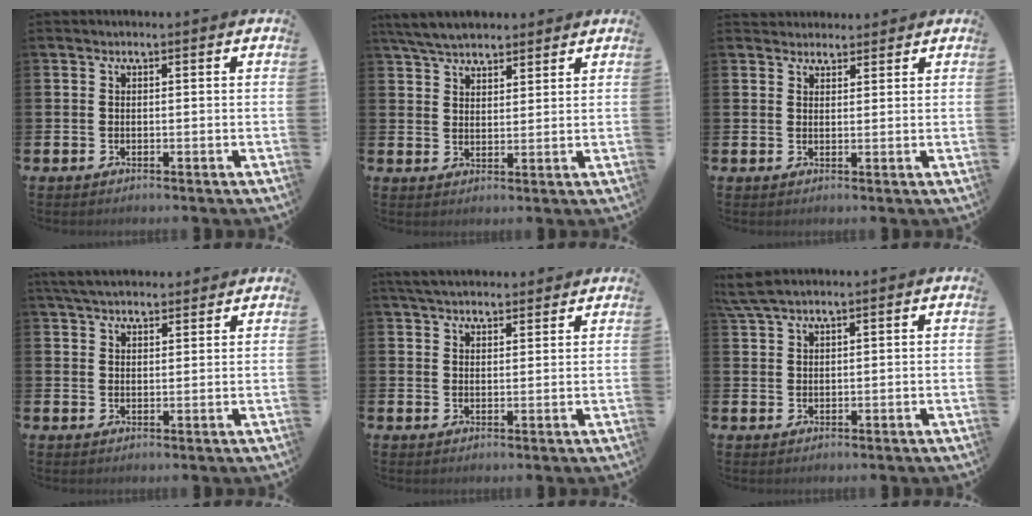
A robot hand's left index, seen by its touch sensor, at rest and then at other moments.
{"total": 5.6, "force": [5.3, 1.5, 1.2], "torque": [-0.046, -0.011, 0.100]}
{"total": 2.3, "force": [2.2, 0.8, -0.2], "torque": [0.009, -0.007, 0.039]}
{"total": 4.6, "force": [4.2, 1.2, 1.3], "torque": [-0.032, -0.011, 0.079]}
{"total": 4.4, "force": [4.2, 1.1, 0.9], "torque": [-0.026, -0.011, 0.079]}
{"total": 3.3, "force": [2.7, 0.6, 1.7], "torque": [-0.045, 0.001, 0.053]}